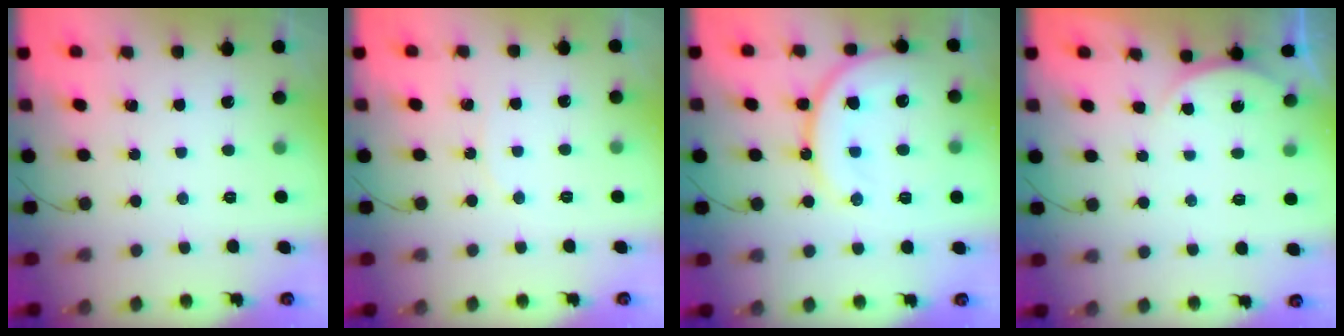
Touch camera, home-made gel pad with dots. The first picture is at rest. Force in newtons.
{"total": 4.4, "press": 3.7, "slide": 2.5}
{"total": 16.8, "press": 16.4, "slide": 3.7}
{"total": 2.8, "press": 2.1, "slide": 1.7}